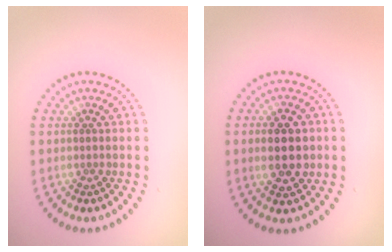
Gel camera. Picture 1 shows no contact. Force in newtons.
{"total": 4.6, "press": 4.6, "slide": 0.2}